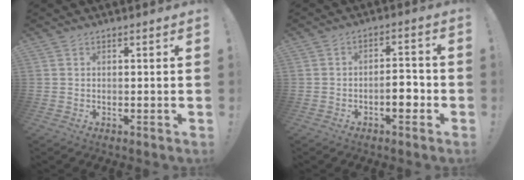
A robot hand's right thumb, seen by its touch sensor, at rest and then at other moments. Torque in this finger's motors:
{"motor_torque": [0.64, 0.71, 0.38, -0.30, 0.00]}